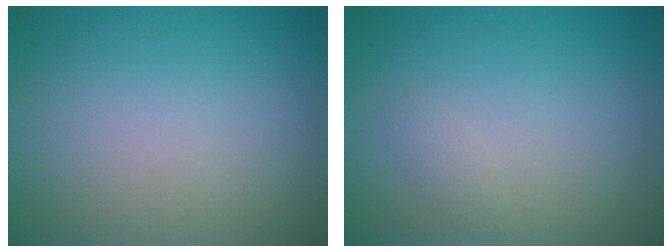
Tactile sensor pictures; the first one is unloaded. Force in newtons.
{"total": 0.7, "press": 0.7, "slide": 0.0}